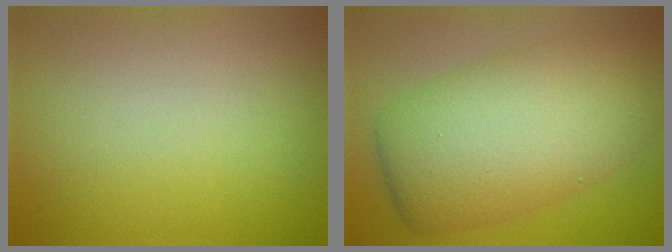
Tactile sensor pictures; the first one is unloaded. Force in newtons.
{"total": 10.3, "press": 10.3, "slide": 0.5}